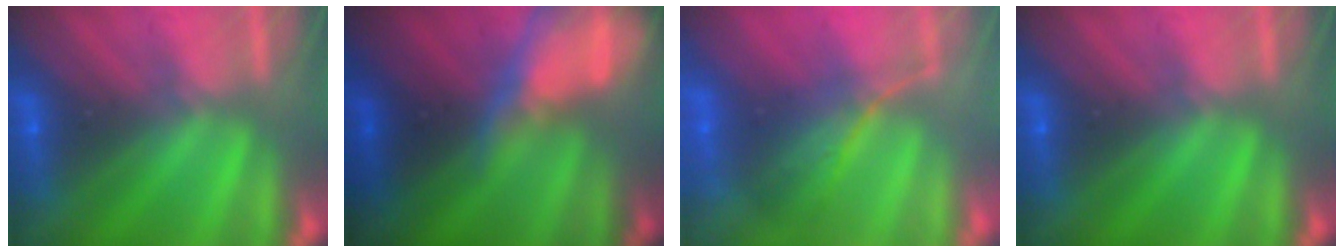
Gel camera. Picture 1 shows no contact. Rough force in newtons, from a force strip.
{"total": 9.4}
{"total": 2.3}
{"total": 0.0}